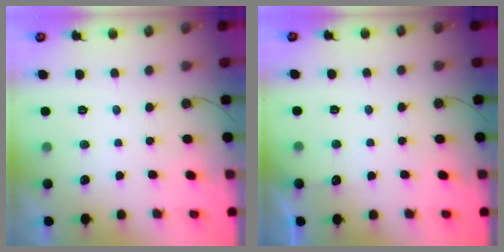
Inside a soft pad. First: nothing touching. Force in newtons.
{"total": 2.8, "press": 2.8, "slide": 0.4}